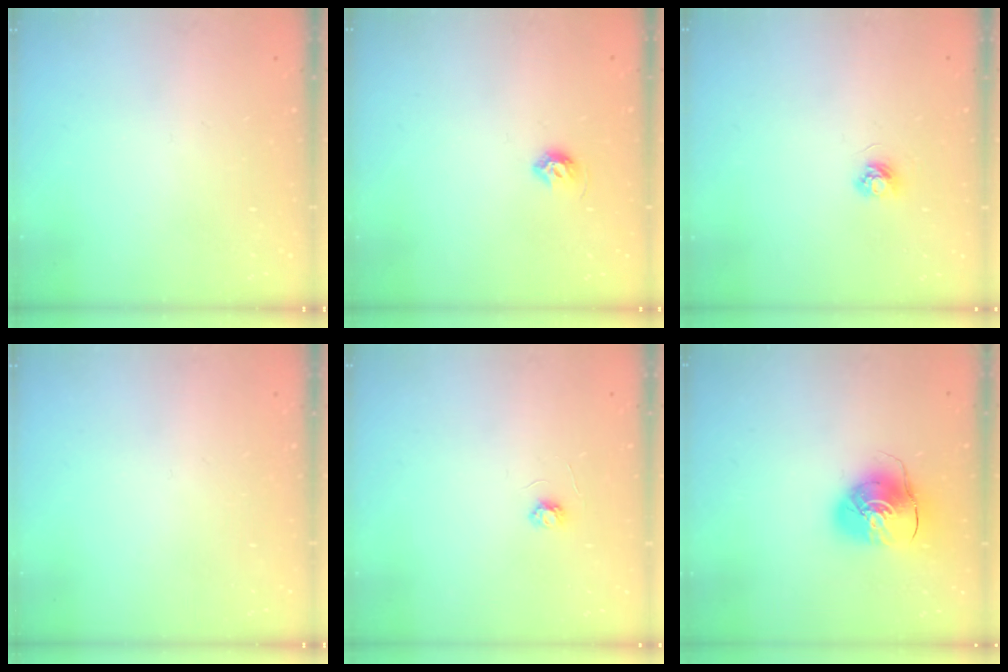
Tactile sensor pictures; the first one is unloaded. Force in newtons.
{"total": 5.6, "press": 5.5, "slide": 1.0}
{"total": 3.6, "press": 3.6, "slide": 0.4}
{"total": 0.0}
{"total": 3.1, "press": 3.1, "slide": 0.3}
{"total": 9.4, "press": 9.3, "slide": 1.3}